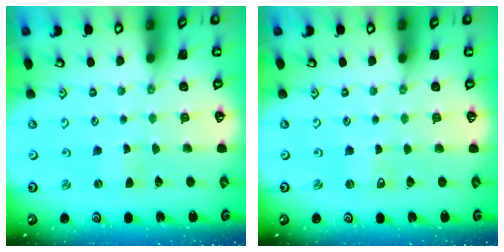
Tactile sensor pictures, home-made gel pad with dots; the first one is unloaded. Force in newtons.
{"total": 0.7, "press": 0.7, "slide": 0.0}